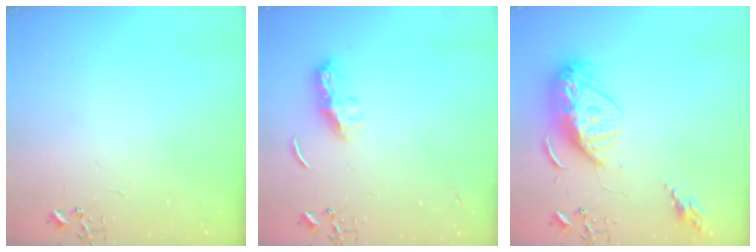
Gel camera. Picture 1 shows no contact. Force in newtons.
{"total": 8.1, "press": 8.1, "slide": 0.6}
{"total": 15.7, "press": 15.6, "slide": 1.4}